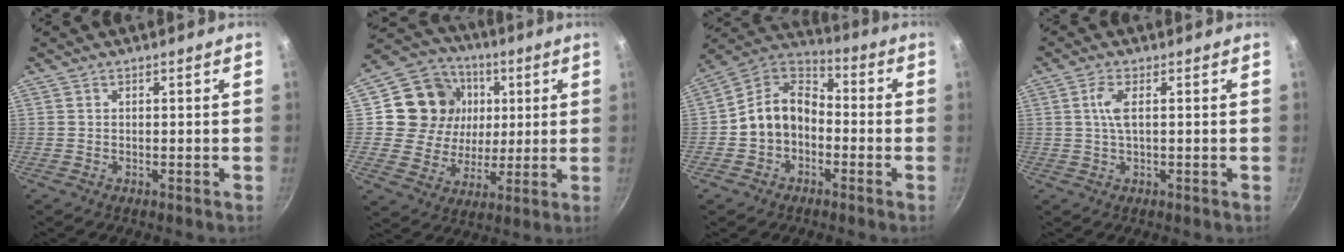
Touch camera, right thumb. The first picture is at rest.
{"total": 16.8, "force": [3.9, 14.9, 6.8], "torque": [-0.103, 0.005, 0.064]}
{"total": 11.1, "force": [-2.2, 8.5, 6.8], "torque": [-0.093, 0.048, -0.057]}
{"total": 3.5, "force": [0.4, 0.8, 3.4], "torque": [-0.081, 0.004, 0.008]}